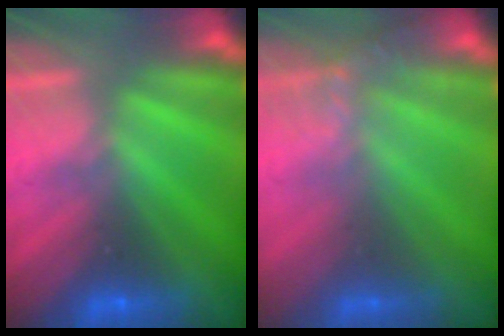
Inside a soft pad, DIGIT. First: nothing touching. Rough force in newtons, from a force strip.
{"total": 1.4}